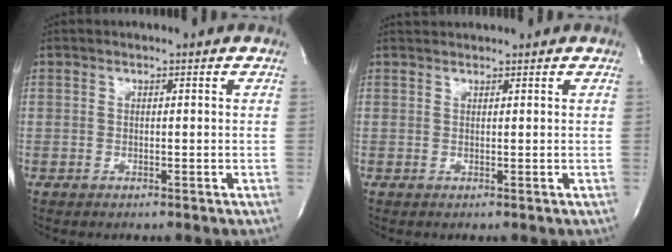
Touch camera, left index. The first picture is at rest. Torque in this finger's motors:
{"motor_torque": [-0.02, -0.11, -0.07, -0.01]}